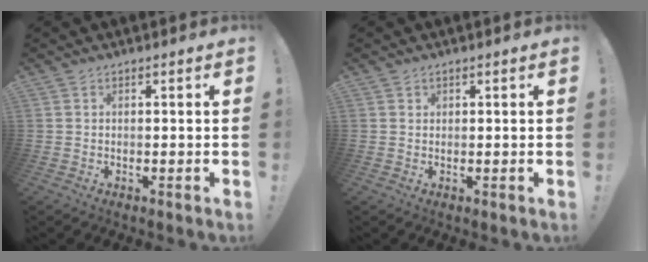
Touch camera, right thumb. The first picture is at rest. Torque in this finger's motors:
{"motor_torque": [-0.05, -0.12, 0.10, -0.02, -0.03]}